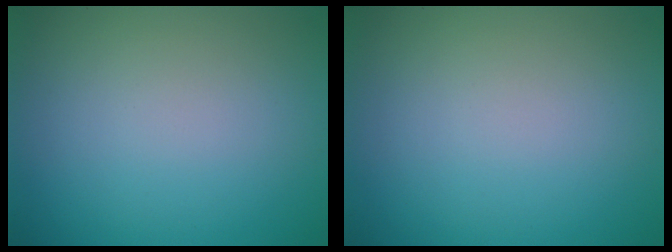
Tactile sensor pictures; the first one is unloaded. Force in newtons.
{"total": 0.0}